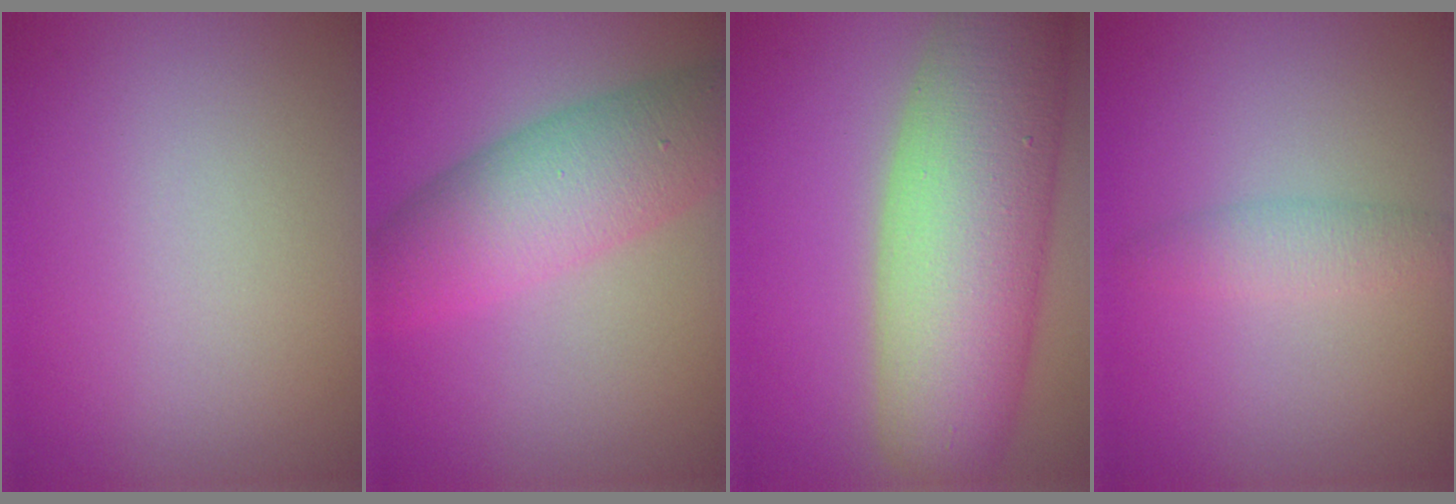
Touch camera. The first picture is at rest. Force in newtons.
{"total": 7.4, "press": 7.4, "slide": 0.2}
{"total": 12.2, "press": 12.2, "slide": 0.7}
{"total": 1.9, "press": 1.9, "slide": 0.0}